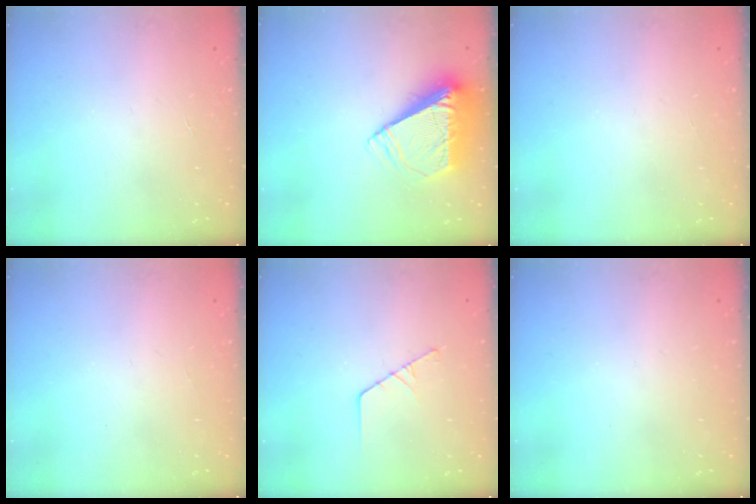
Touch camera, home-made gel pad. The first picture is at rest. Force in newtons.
{"total": 10.4, "press": 10.3, "slide": 1.5}
{"total": 0.0}
{"total": 0.0}
{"total": 2.9, "press": 2.9, "slide": 0.3}
{"total": 0.0}